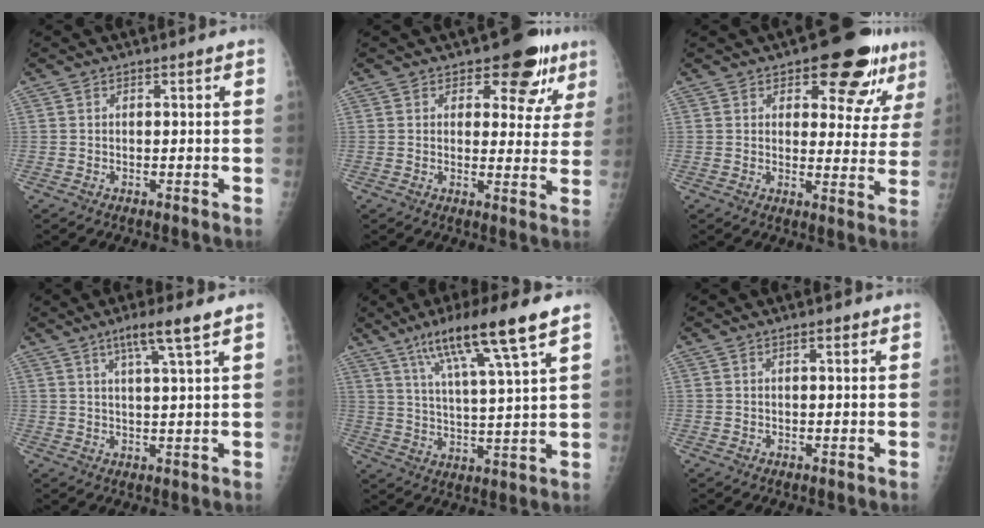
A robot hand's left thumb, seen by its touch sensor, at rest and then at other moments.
{"total": 9.8, "force": [6.0, 5.4, 5.5], "torque": [-0.022, -0.028, 0.070]}
{"total": 12.9, "force": [7.8, 6.0, 8.4], "torque": [-0.053, -0.037, 0.098]}
{"total": 6.1, "force": [3.6, -0.3, 4.9], "torque": [-0.090, -0.014, 0.067]}
{"total": 14.8, "force": [8.9, 0.9, 11.9], "torque": [-0.208, -0.027, 0.153]}
{"total": 1.2, "force": [0.7, 0.4, 0.9], "torque": [-0.013, 0.000, 0.009]}